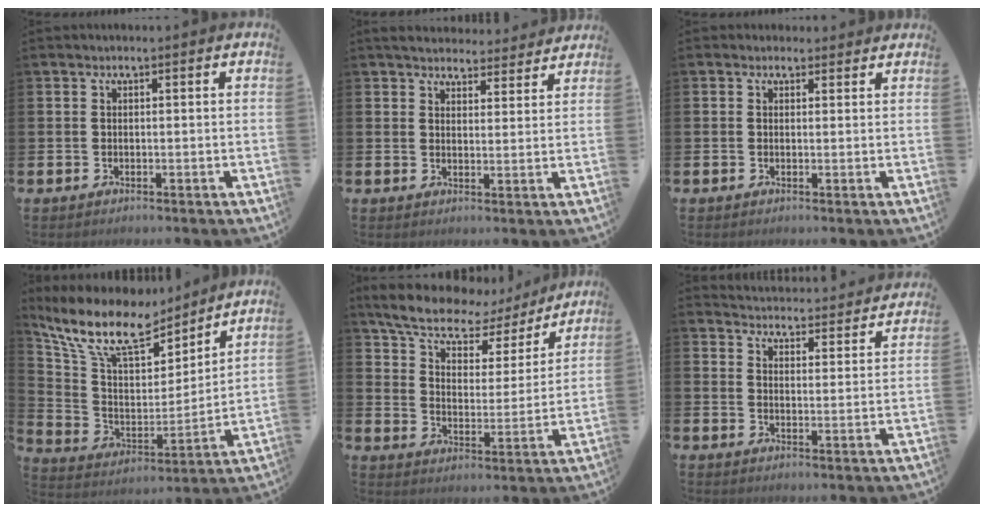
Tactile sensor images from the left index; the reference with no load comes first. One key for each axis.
{"total": 4.4, "fx": 4.3, "fy": 1.0, "fz": 0.3, "tx": -0.018, "ty": -0.024, "tz": 0.078}
{"total": 1.3, "fx": 1.0, "fy": 0.8, "fz": 0.1, "tx": 0.004, "ty": 0.005, "tz": 0.017}
{"total": 12.5, "fx": 10.5, "fy": 4.4, "fz": 5.3, "tx": -0.151, "ty": -0.060, "tz": 0.184}
{"total": 9.0, "fx": 7.5, "fy": 3.2, "fz": 3.7, "tx": -0.096, "ty": -0.048, "tz": 0.127}
{"total": 4.4, "fx": 4.4, "fy": 0.4, "fz": 0.0, "tx": -0.018, "ty": -0.042, "tz": 0.074}